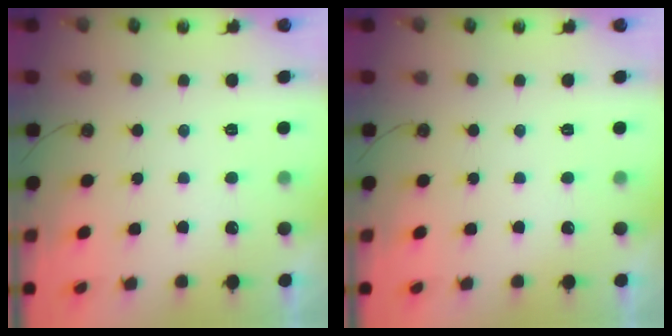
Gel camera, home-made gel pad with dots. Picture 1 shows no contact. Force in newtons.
{"total": 0.0}